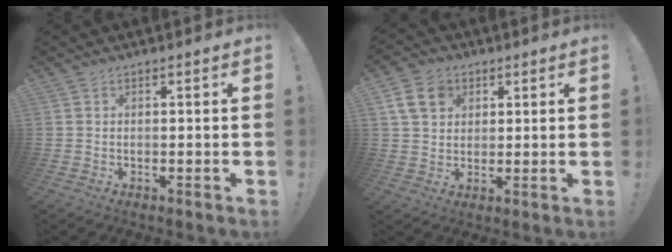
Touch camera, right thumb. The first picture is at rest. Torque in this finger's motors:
{"motor_torque": [0.01, 0.00, 0.49, 0.14, 0.00]}